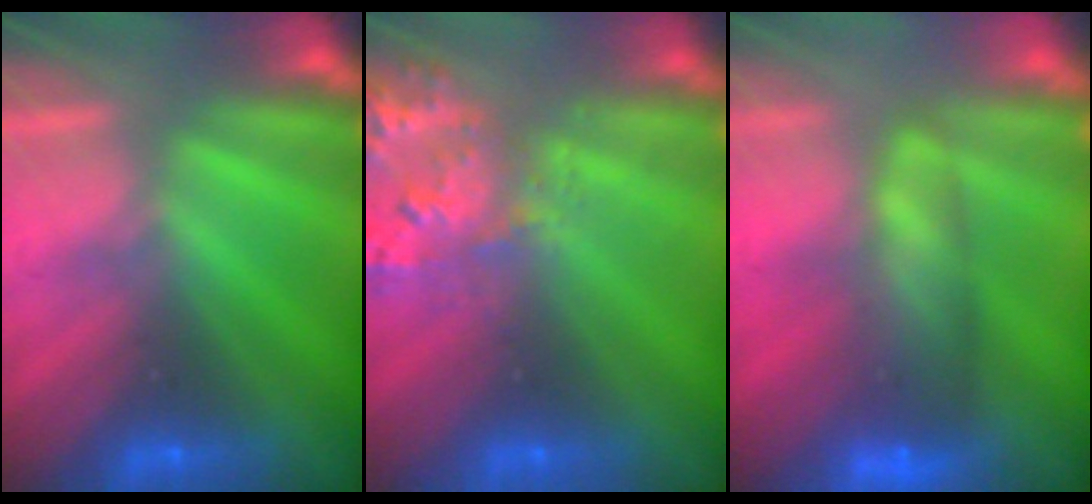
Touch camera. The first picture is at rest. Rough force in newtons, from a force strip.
{"total": 2.8}
{"total": 7.5}